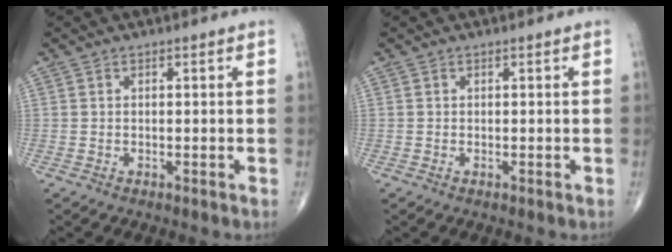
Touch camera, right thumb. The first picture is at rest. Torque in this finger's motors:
{"motor_torque": [-0.37, 0.11, 0.12, 0.10, 0.03]}